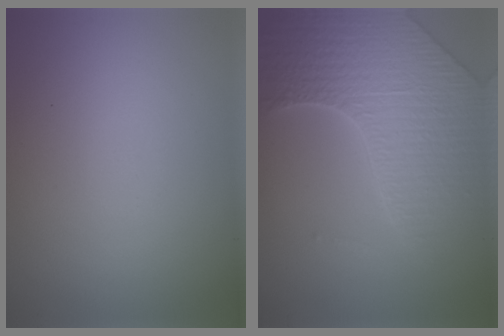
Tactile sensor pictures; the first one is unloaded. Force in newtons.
{"total": 8.0, "press": 5.7, "slide": 5.7}